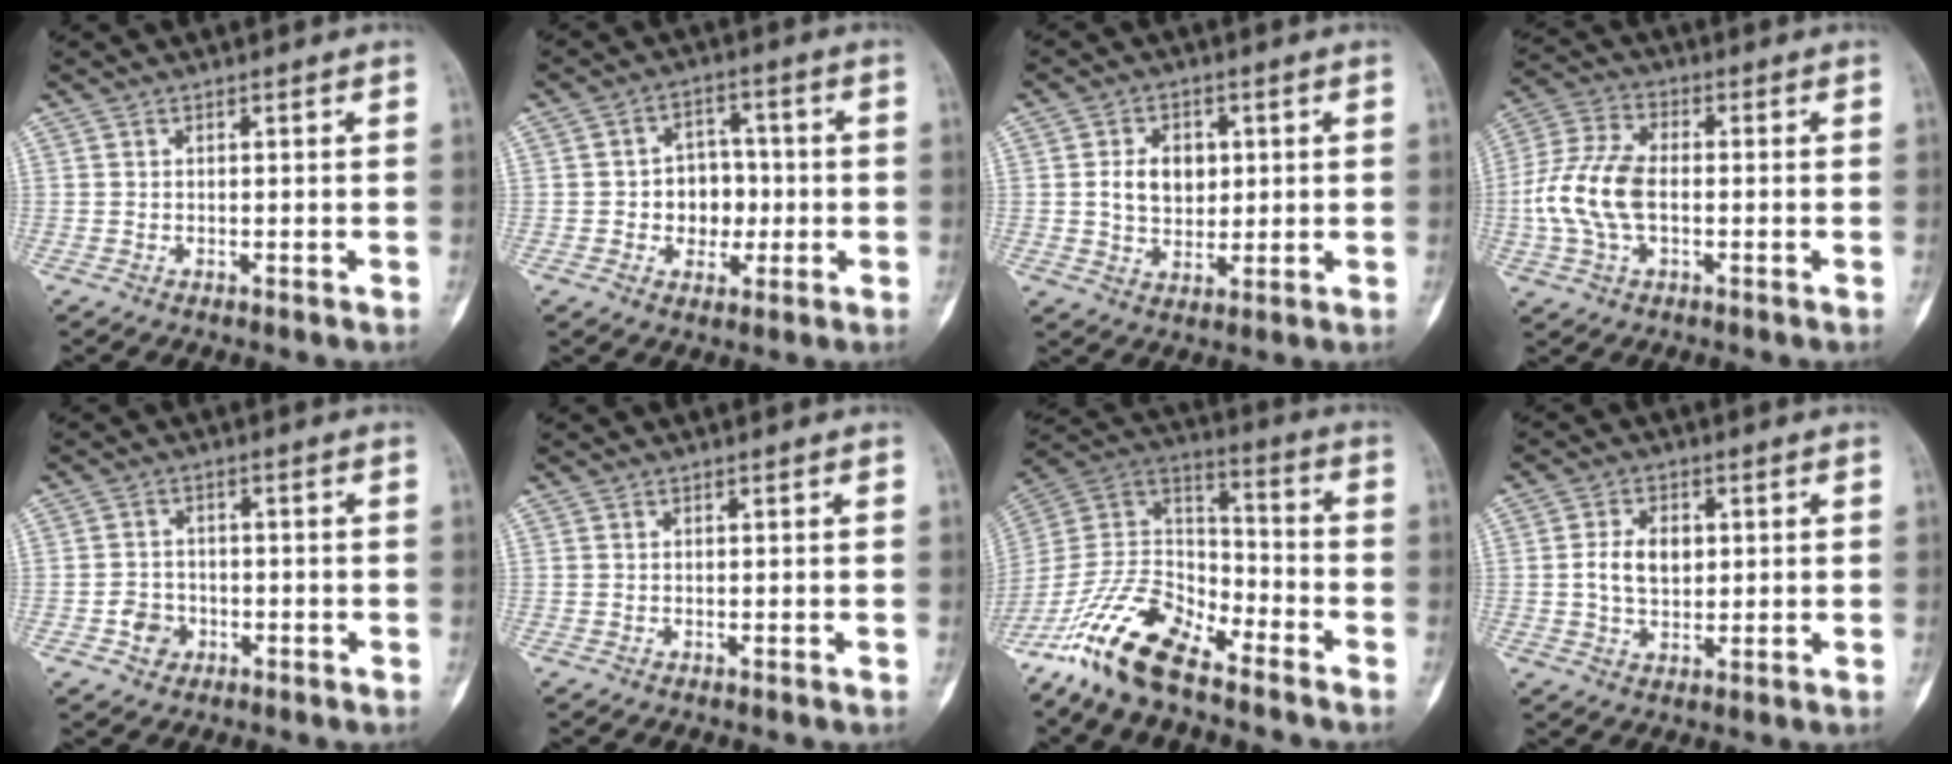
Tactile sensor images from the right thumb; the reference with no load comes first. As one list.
[{"total": 8.2, "force": [-0.9, 6.7, 4.7], "torque": [-0.024, 0.020, -0.015]}, {"total": 7.7, "force": [1.3, 5.6, 5.1], "torque": [-0.058, -0.007, 0.024]}, {"total": 11.9, "force": [-1.3, 6.9, 9.6], "torque": [-0.212, 0.021, -0.028]}, {"total": 4.1, "force": [-1.6, 3.5, 1.5], "torque": [-0.005, 0.014, -0.028]}, {"total": 0.0}, {"total": 17.6, "force": [-12.5, 7.2, 10.1], "torque": [-0.185, 0.076, -0.241]}, {"total": 6.7, "force": [0.8, 4.5, 4.9], "torque": [-0.075, 0.001, 0.014]}]